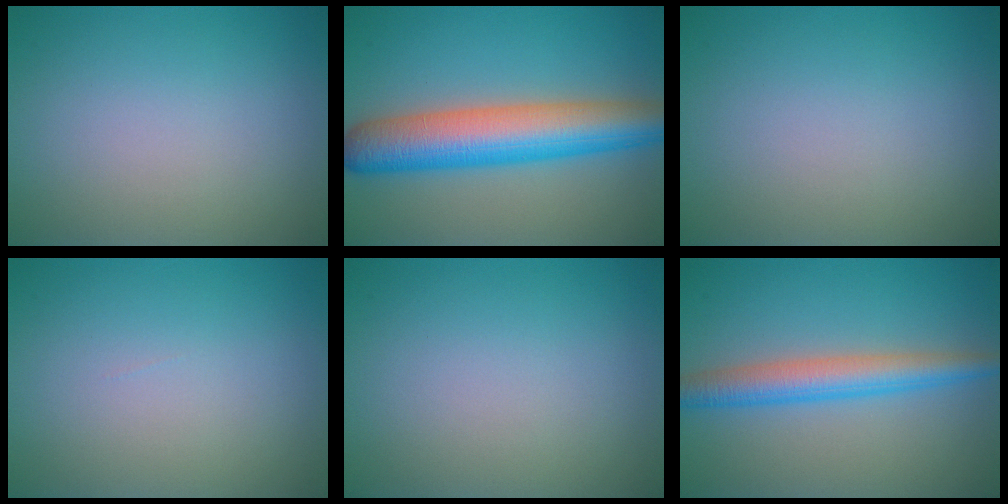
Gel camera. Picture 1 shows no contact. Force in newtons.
{"total": 9.1, "press": 9.1, "slide": 0.2}
{"total": 0.0}
{"total": 0.0}
{"total": 0.0}
{"total": 4.4, "press": 4.4, "slide": 0.1}